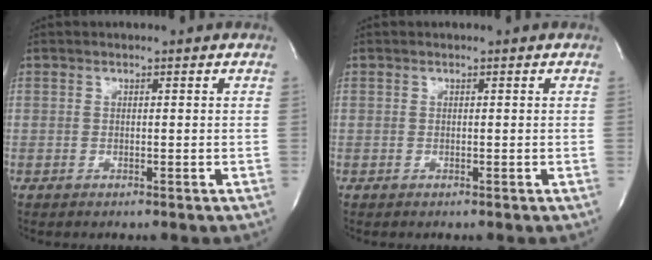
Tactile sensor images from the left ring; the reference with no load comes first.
{"total": 0.0}